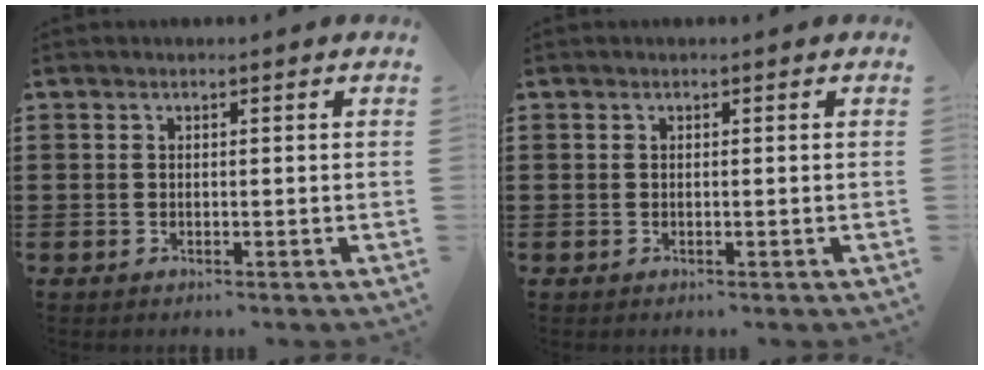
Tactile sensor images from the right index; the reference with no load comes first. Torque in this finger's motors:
{"motor_torque": [0.41, 0.49, 0.00, 0.01]}